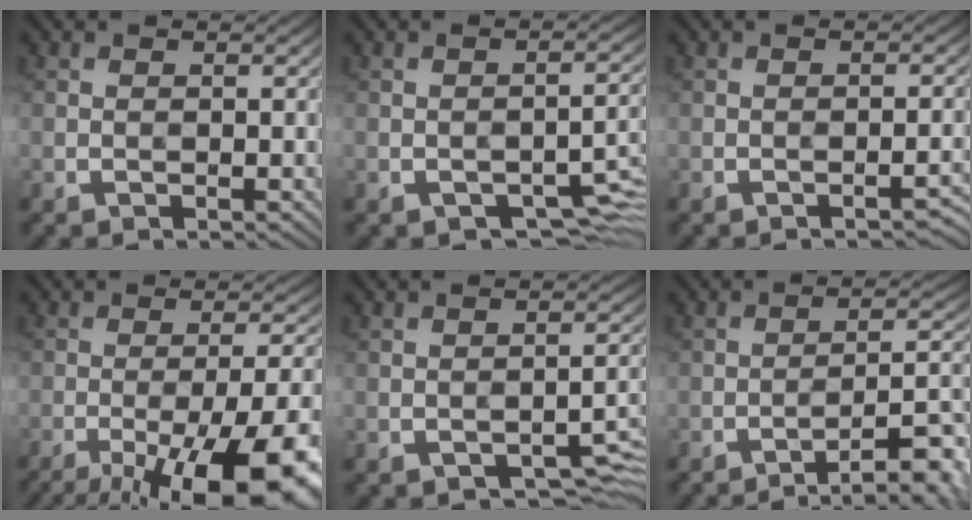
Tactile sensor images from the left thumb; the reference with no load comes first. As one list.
[{"total": 5.4, "force": [-3.0, 2.4, 3.8], "torque": [-0.046, -0.003, -0.038]}, {"total": 2.2, "force": [-1.6, 0.3, 1.4], "torque": [-0.016, 0.009, -0.022]}, {"total": 19.3, "force": [-11.4, 5.8, 14.5], "torque": [-0.187, -0.020, -0.160]}, {"total": 4.2, "force": [-2.7, 1.6, 2.8], "torque": [-0.036, 0.003, -0.032]}, {"total": 9.8, "force": [-6.6, 2.1, 7.0], "torque": [-0.102, 0.014, -0.097]}]